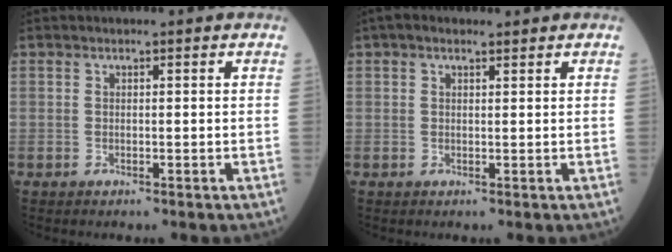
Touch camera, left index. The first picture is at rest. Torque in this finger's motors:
{"motor_torque": [0.69, -0.54, 0.18, 0.04]}